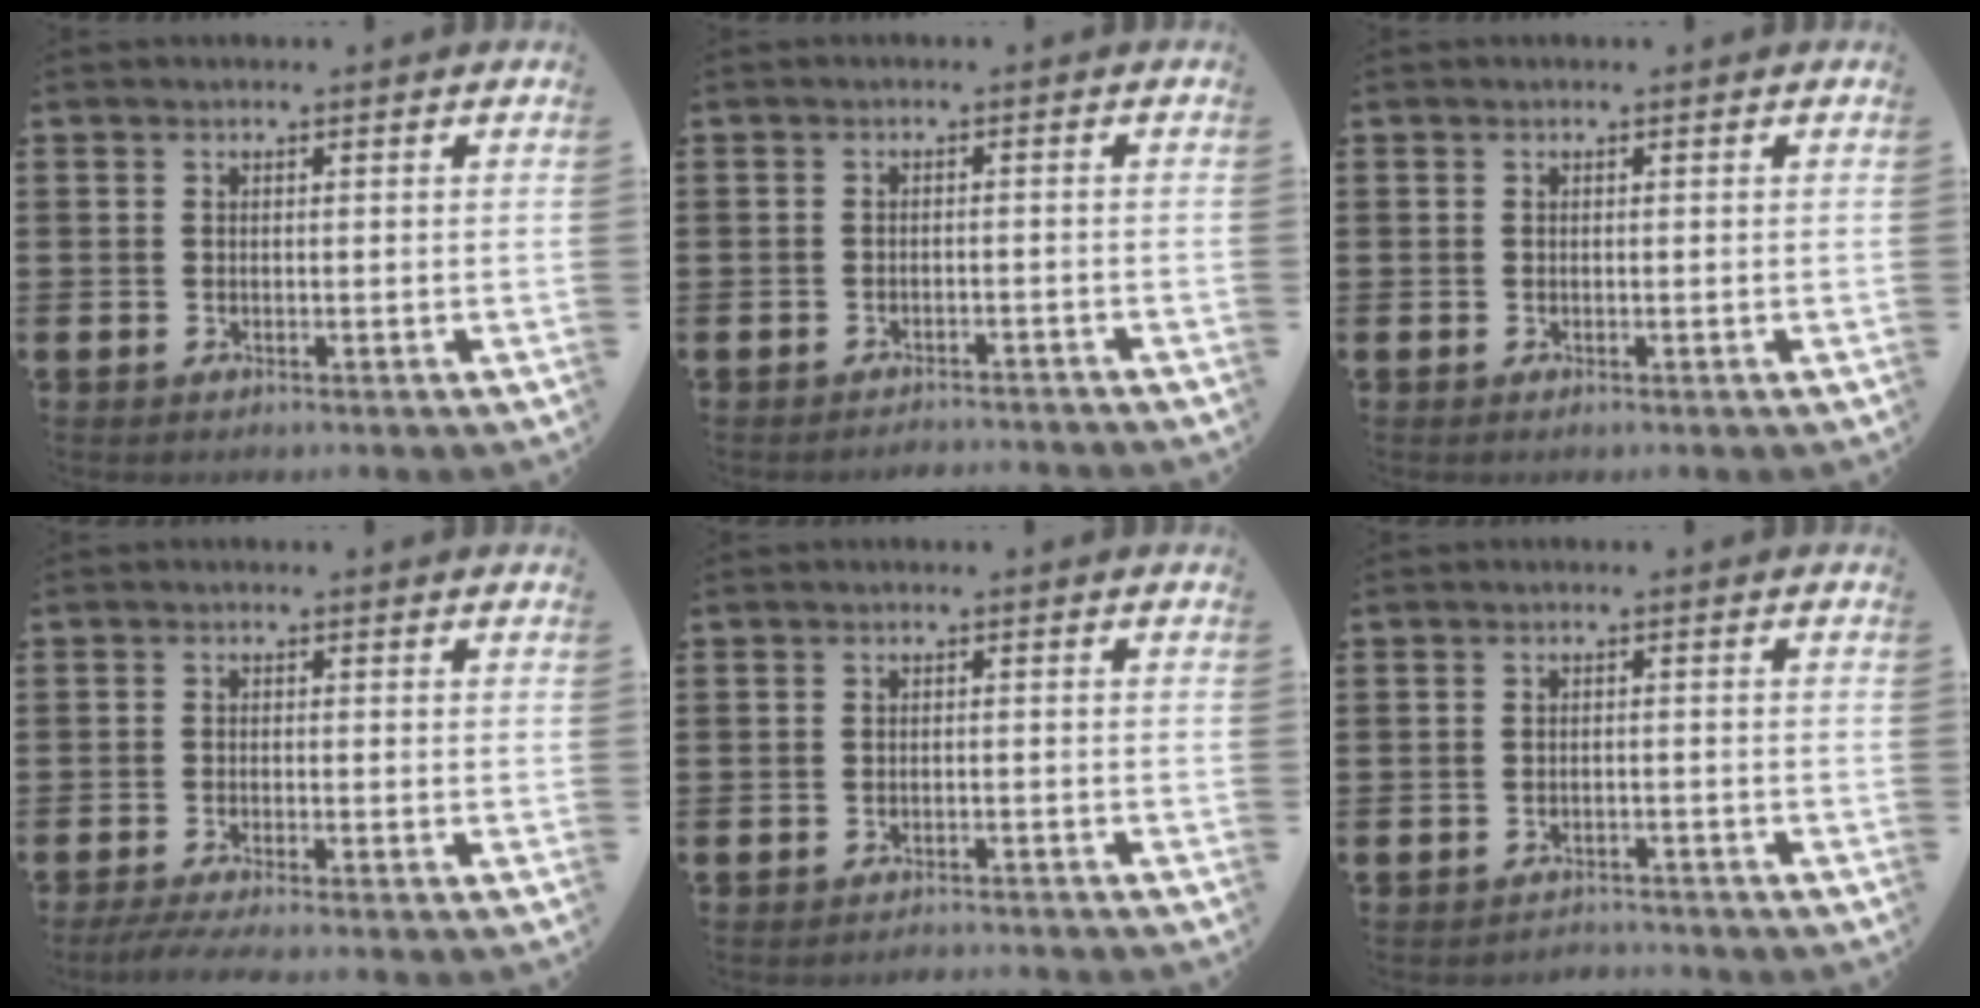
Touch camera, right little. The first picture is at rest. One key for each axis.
{"total": 1.5, "fx": -1.5, "fy": -0.1, "fz": -0.1, "tx": -0.001, "ty": 0.004, "tz": -0.032}
{"total": 0.0}
{"total": 1.9, "fx": -1.4, "fy": 0.0, "fz": 1.3, "tx": -0.019, "ty": 0.000, "tz": -0.026}
{"total": 1.2, "fx": -1.2, "fy": -0.1, "fz": -0.1, "tx": -0.001, "ty": 0.003, "tz": -0.026}
{"total": 1.7, "fx": -1.7, "fy": 0.0, "fz": -0.2, "tx": -0.002, "ty": 0.004, "tz": -0.037}